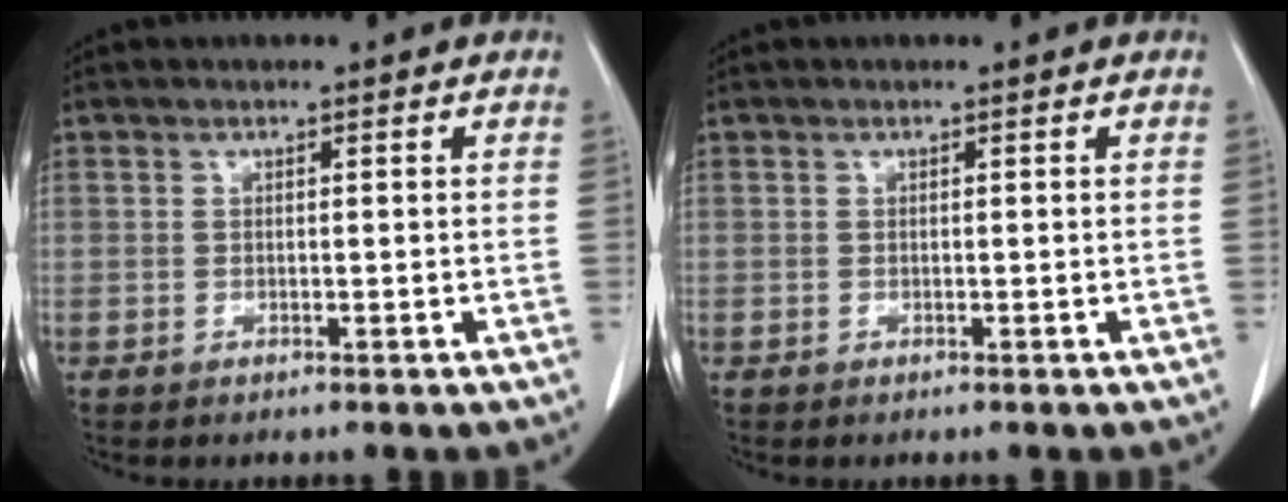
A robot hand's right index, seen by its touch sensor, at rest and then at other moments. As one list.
[{"total": 0.0}]